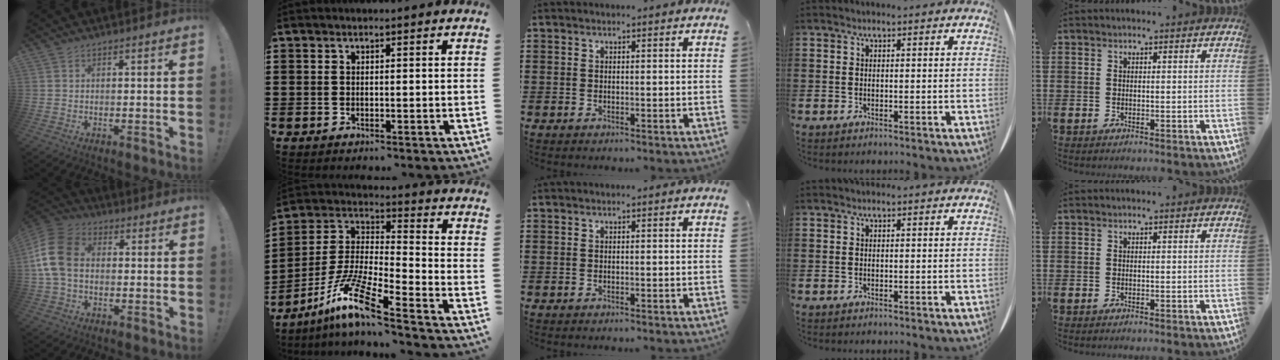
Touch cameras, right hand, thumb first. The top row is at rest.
{"thumb": {"total": 14.1, "force": [0.7, 10.3, 9.6], "torque": [-0.187, 0.019, 0.016]}, "index": {"total": 11.2, "force": [-8.2, 0.8, 7.5], "torque": [-0.177, -0.011, -0.171]}}